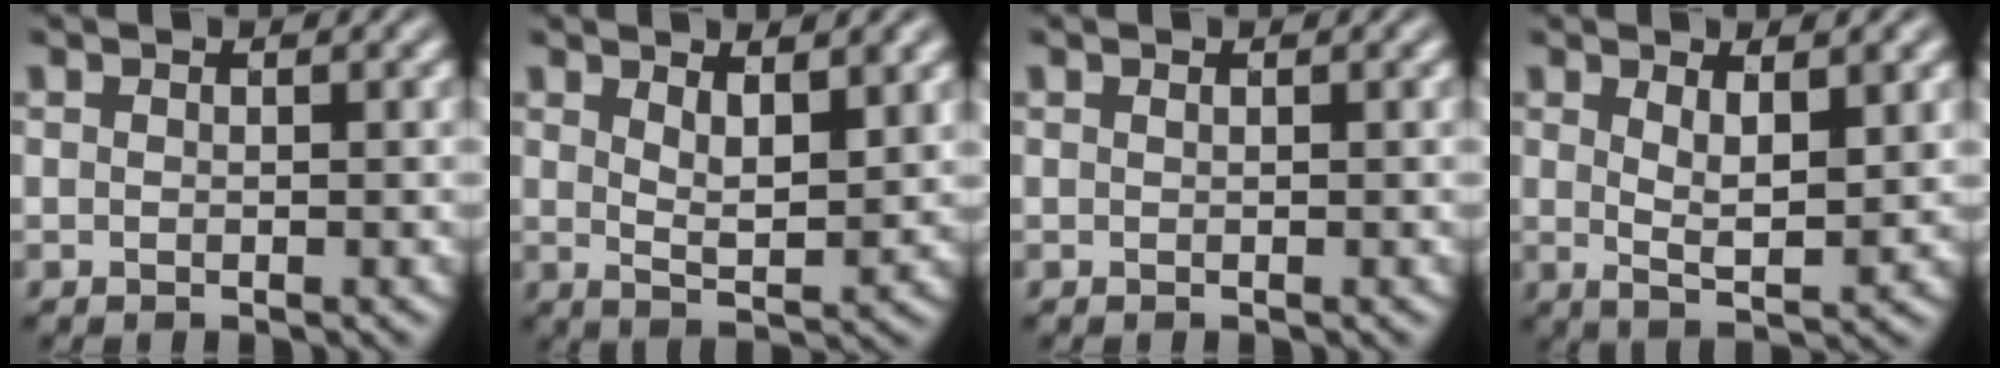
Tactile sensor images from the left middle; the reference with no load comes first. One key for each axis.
{"total": 3.4, "fx": 1.7, "fy": 0.8, "fz": 2.9, "tx": -0.052, "ty": -0.014, "tz": 0.030}
{"total": 0.0}
{"total": 3.5, "fx": 1.0, "fy": 0.8, "fz": 3.2, "tx": -0.060, "ty": -0.012, "tz": 0.019}